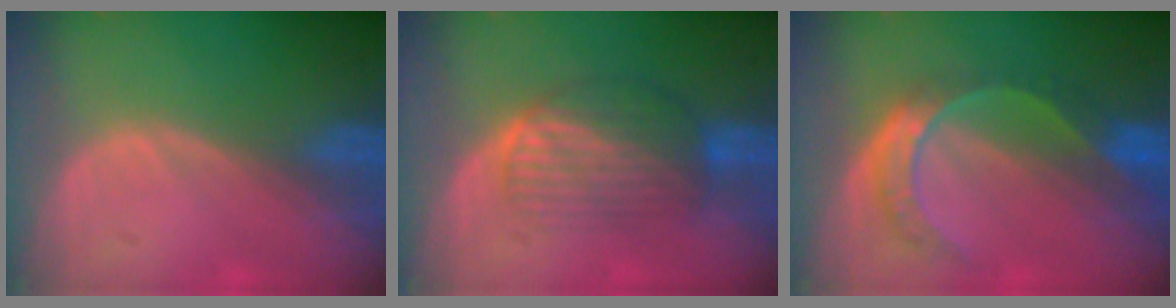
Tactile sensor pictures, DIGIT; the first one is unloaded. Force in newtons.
{"total": 6.5, "press": 6.3, "slide": 1.7}
{"total": 7.7, "press": 6.4, "slide": 4.3}